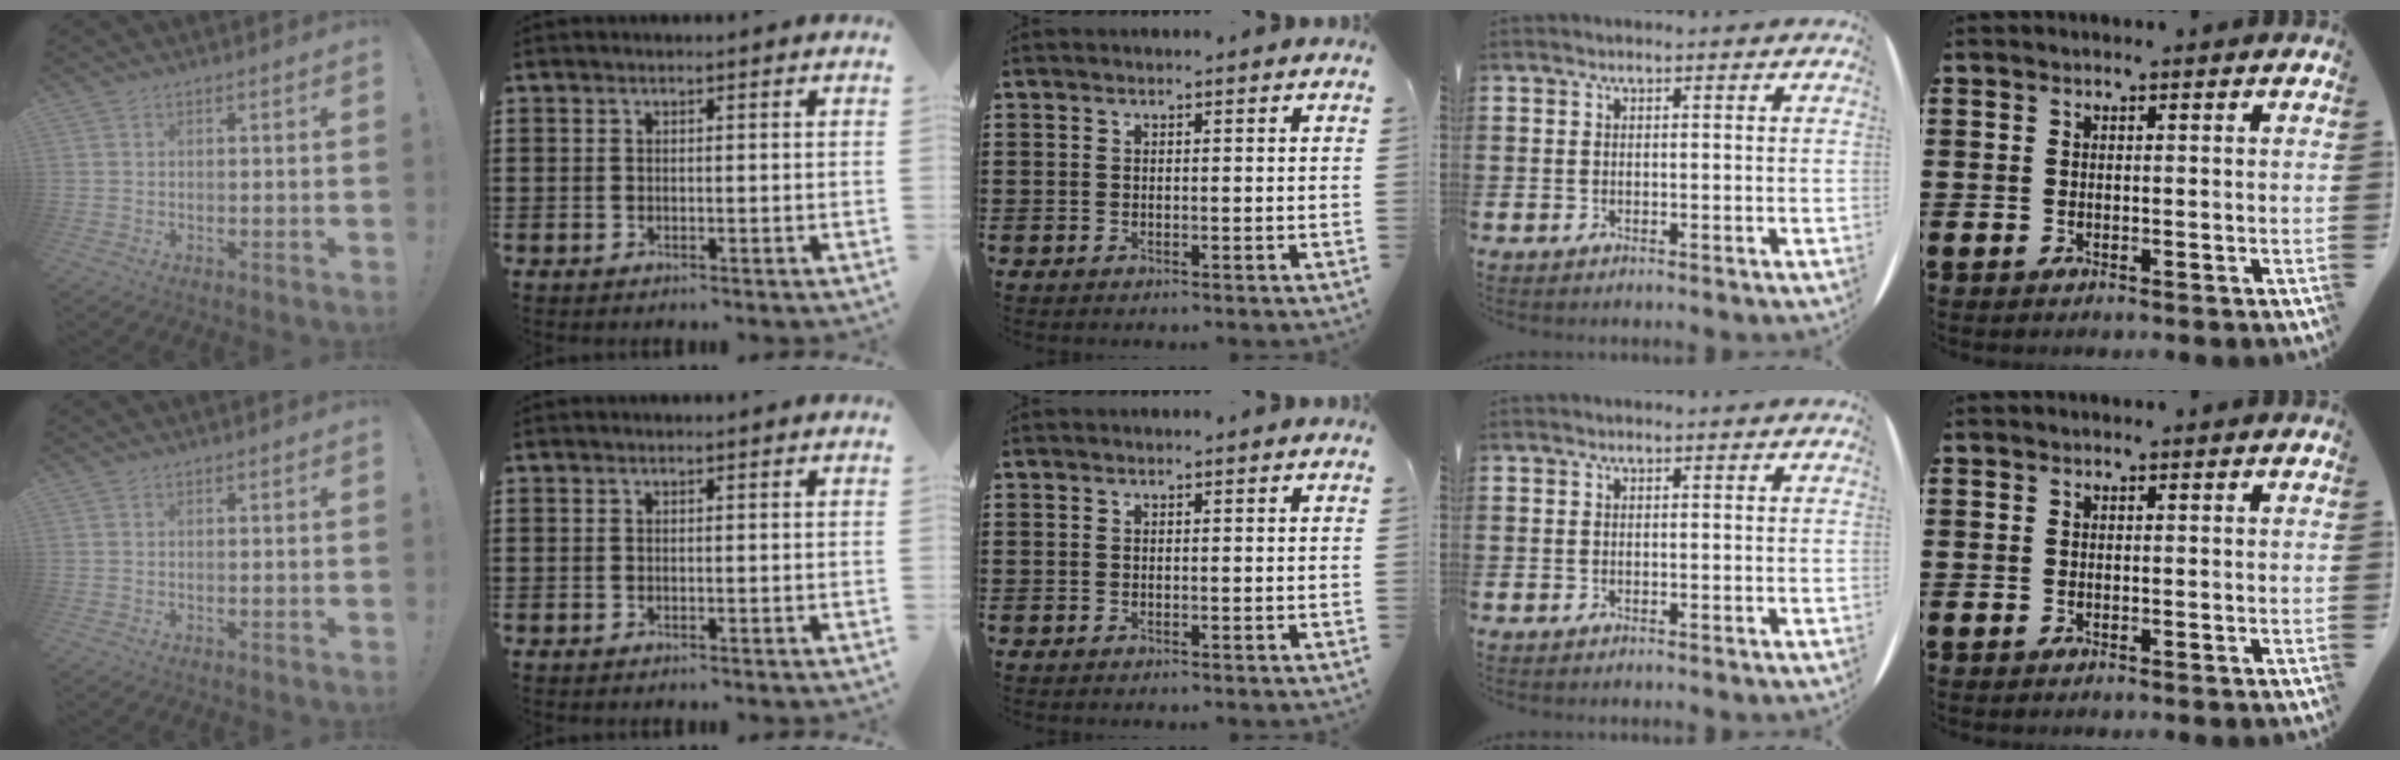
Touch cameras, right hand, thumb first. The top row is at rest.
{}